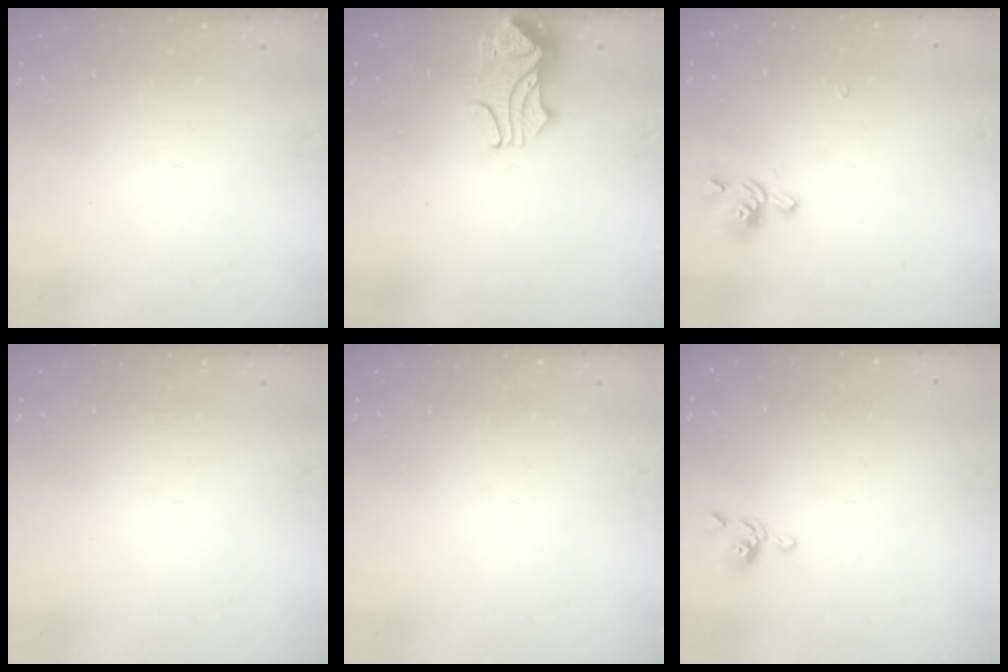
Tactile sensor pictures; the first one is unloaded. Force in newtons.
{"total": 2.5, "press": 2.4, "slide": 0.6}
{"total": 1.2, "press": 0.2, "slide": 1.2}
{"total": 0.0}
{"total": 0.0}
{"total": 4.8, "press": 4.8, "slide": 0.3}